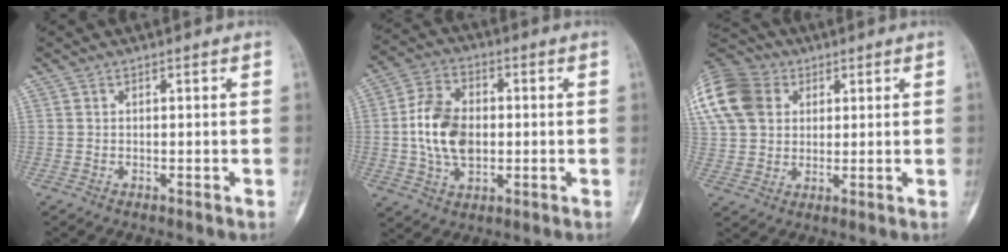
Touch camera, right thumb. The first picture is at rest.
{"total": 12.4, "force": [-0.2, 8.3, 9.3], "torque": [-0.158, 0.011, -0.004]}
{"total": 22.3, "force": [7.6, 17.1, 12.0], "torque": [-0.294, 0.053, 0.147]}